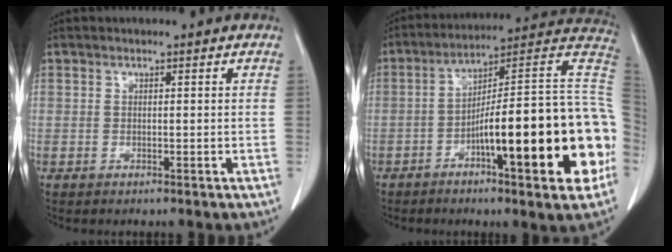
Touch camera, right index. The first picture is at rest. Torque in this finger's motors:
{"motor_torque": [1.58, -0.56, 0.87, 0.18]}